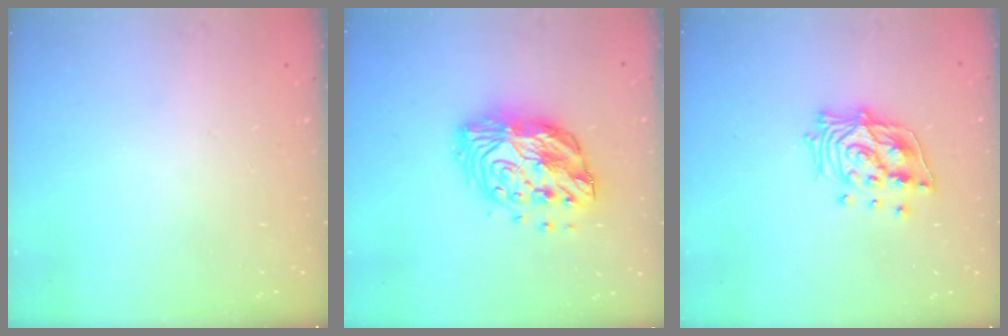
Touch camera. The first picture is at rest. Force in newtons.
{"total": 15.7, "press": 15.6, "slide": 1.2}
{"total": 14.0, "press": 13.9, "slide": 1.7}